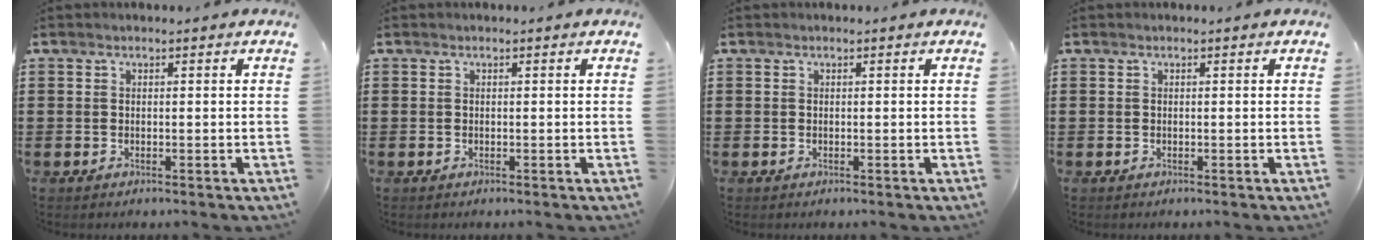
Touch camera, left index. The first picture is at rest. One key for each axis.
{"total": 0.0}
{"total": 0.0}
{"total": 0.0}